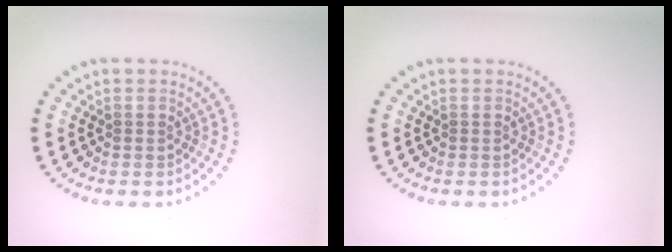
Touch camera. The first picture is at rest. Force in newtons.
{"total": 0.0}